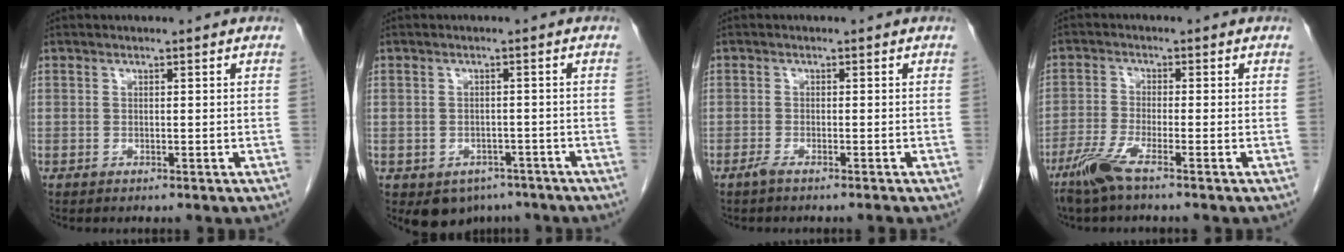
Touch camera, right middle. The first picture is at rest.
{"total": 5.3, "force": [-3.5, 3.7, 1.5], "torque": [-0.014, 0.007, -0.042]}
{"total": 1.5, "force": [-1.3, -0.2, 0.8], "torque": [-0.020, -0.002, -0.027]}
{"total": 5.1, "force": [-3.6, 0.1, 3.6], "torque": [-0.085, -0.013, -0.079]}